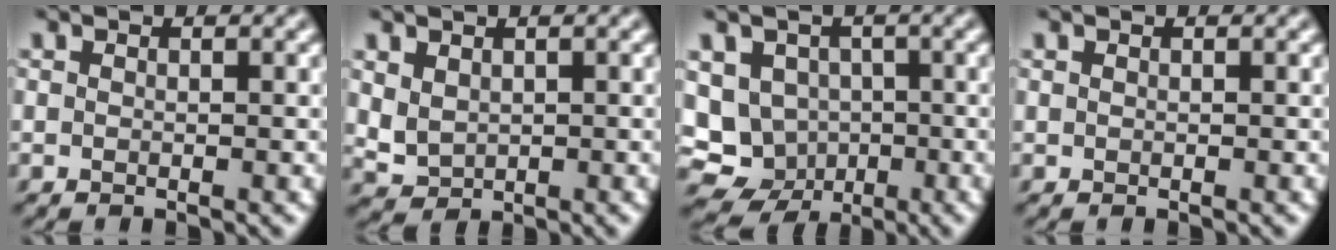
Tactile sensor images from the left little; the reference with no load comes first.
{"total": 1.9, "force": [0.8, 1.4, 0.9], "torque": [-0.026, -0.005, 0.023]}
{"total": 7.3, "force": [-1.4, 6.6, 2.8], "torque": [-0.029, 0.001, -0.040]}
{"total": 0.0}